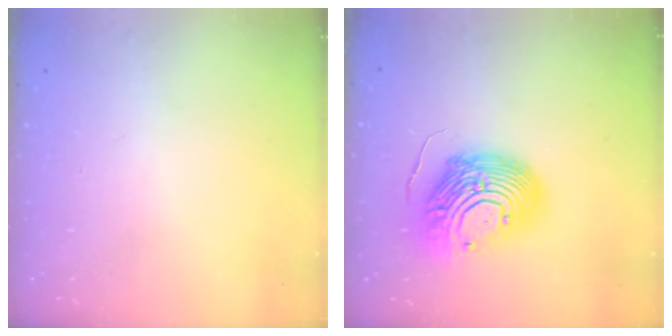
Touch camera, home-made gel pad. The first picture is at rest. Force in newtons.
{"total": 18.0, "press": 17.9, "slide": 1.9}